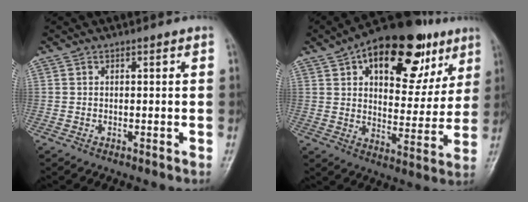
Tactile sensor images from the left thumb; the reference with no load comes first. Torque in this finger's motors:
{"motor_torque": [0.68, 0.76, 1.68, -1.10, 0.26]}